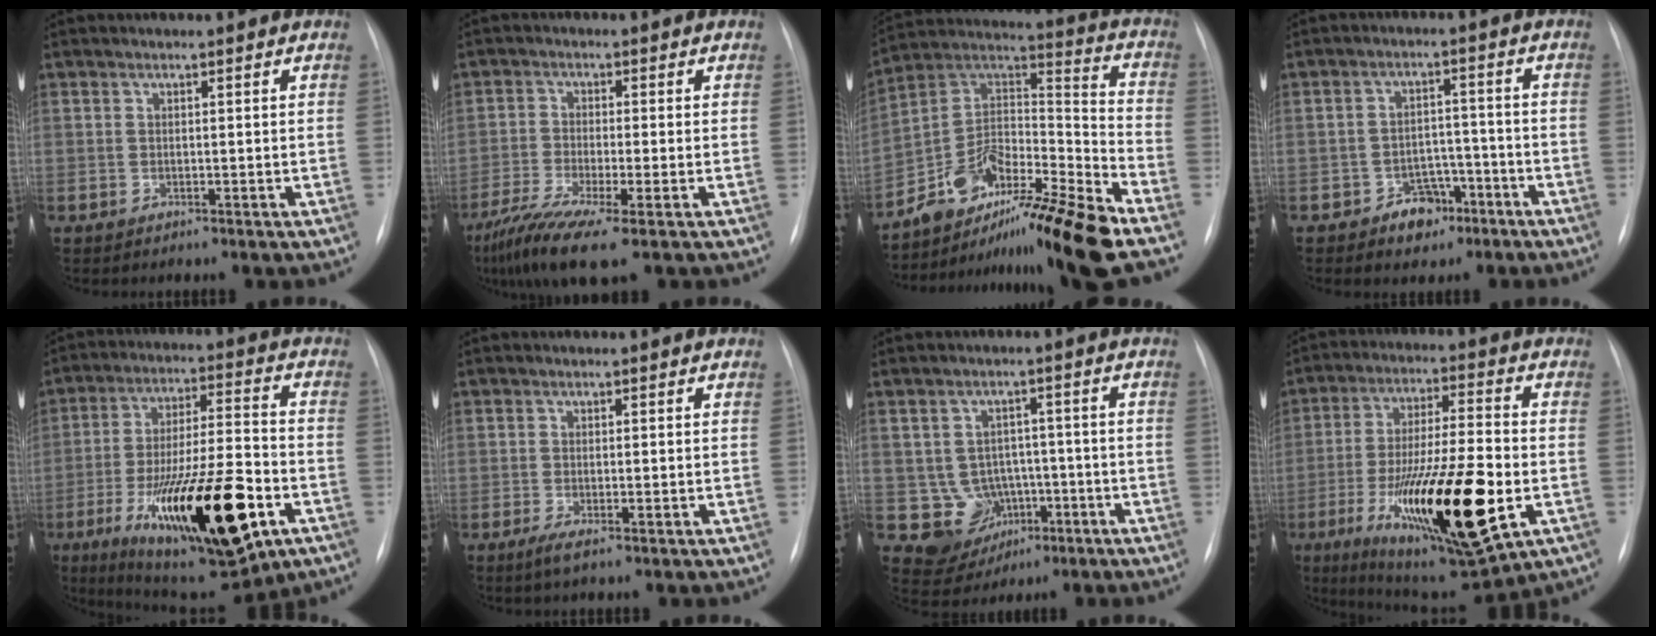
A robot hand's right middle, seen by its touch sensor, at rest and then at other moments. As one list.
[{"total": 9.3, "force": [-5.6, 0.9, 7.3], "torque": [-0.140, -0.022, -0.100]}, {"total": 18.9, "force": [-14.4, 1.4, 12.1], "torque": [-0.208, 0.025, -0.250]}, {"total": 5.3, "force": [-3.2, 3.6, 2.1], "torque": [-0.026, 0.018, -0.045]}, {"total": 24.5, "force": [-9.3, 5.7, 21.9], "torque": [-0.361, -0.022, -0.135]}, {"total": 1.9, "force": [-0.9, 0.3, 1.7], "torque": [-0.037, -0.006, -0.018]}, {"total": 6.7, "force": [-1.7, 6.3, 1.2], "torque": [-0.018, 0.016, -0.015]}, {"total": 23.3, "force": [-6.9, 4.4, 21.8], "torque": [-0.386, -0.034, -0.100]}]